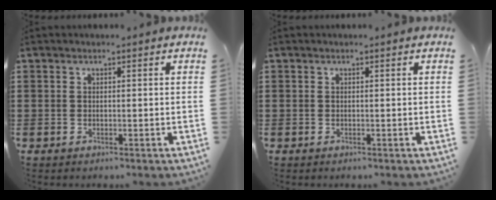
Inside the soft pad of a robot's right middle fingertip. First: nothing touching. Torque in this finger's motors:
{"motor_torque": [-1.11, 1.03, -0.02, -0.01]}